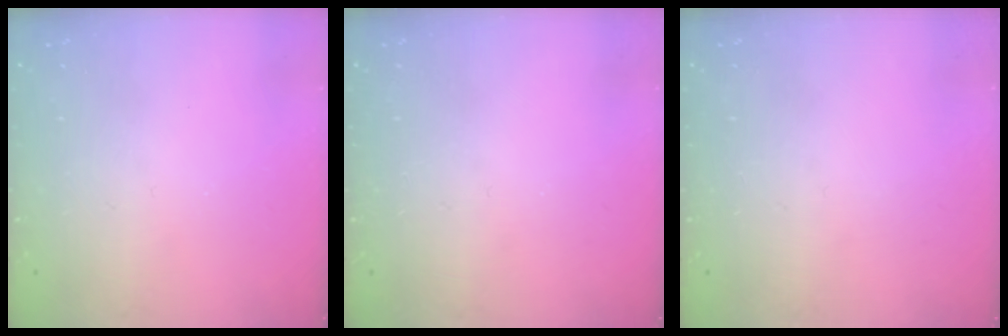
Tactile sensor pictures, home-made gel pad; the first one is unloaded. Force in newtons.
{"total": 0.0}
{"total": 0.0}